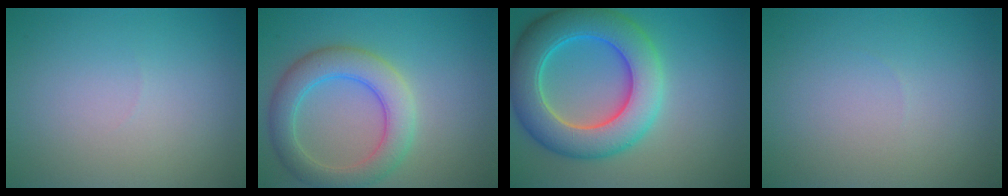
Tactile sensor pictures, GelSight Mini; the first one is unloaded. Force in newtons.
{"total": 5.3, "press": 5.3, "slide": 0.3}
{"total": 9.2, "press": 9.2, "slide": 0.2}
{"total": 0.0}